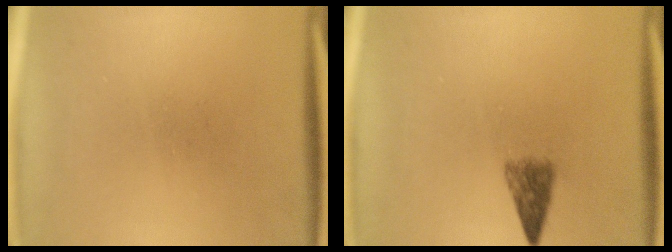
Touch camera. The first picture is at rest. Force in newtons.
{"total": 2.9}